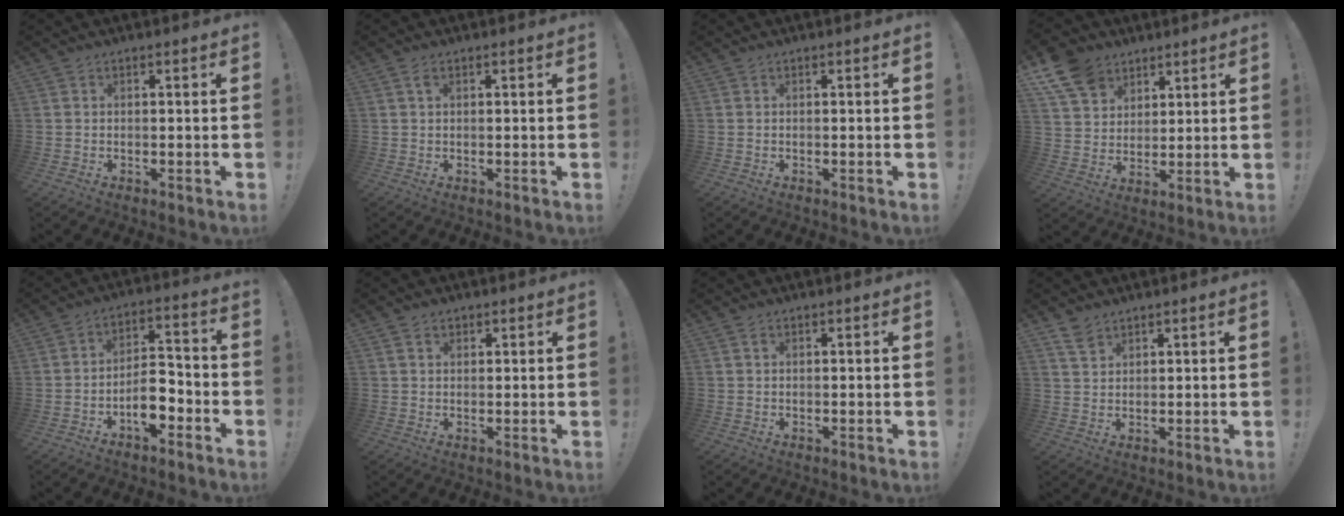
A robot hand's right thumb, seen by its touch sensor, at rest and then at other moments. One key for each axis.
{"total": 1.4, "fx": 0.6, "fy": 0.7, "fz": 1.1, "tx": -0.019, "ty": 0.001, "tz": 0.009}
{"total": 0.0}
{"total": 12.5, "fx": 7.5, "fy": 8.9, "fz": 4.5, "tx": -0.083, "ty": -0.041, "tz": 0.150}
{"total": 8.9, "fx": -4.9, "fy": 4.0, "fz": 6.3, "tx": -0.110, "ty": 0.022, "tz": -0.085}
{"total": 2.2, "fx": 1.1, "fy": 1.7, "fz": 1.0, "tx": -0.004, "ty": -0.004, "tz": 0.019}
{"total": 0.8, "fx": 0.4, "fy": 0.5, "fz": 0.6, "tx": -0.008, "ty": 0.000, "tz": 0.006}
{"total": 4.1, "fx": 3.2, "fy": 2.0, "fz": 1.7, "tx": -0.033, "ty": -0.014, "tz": 0.061}